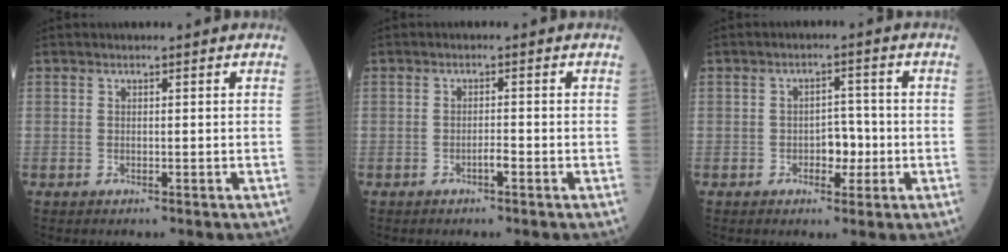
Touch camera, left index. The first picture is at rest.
{"total": 1.5, "force": [-1.2, 0.1, 0.9], "torque": [-0.018, -0.004, -0.022]}
{"total": 3.7, "force": [-1.4, 2.2, 2.7], "torque": [-0.035, 0.002, -0.023]}